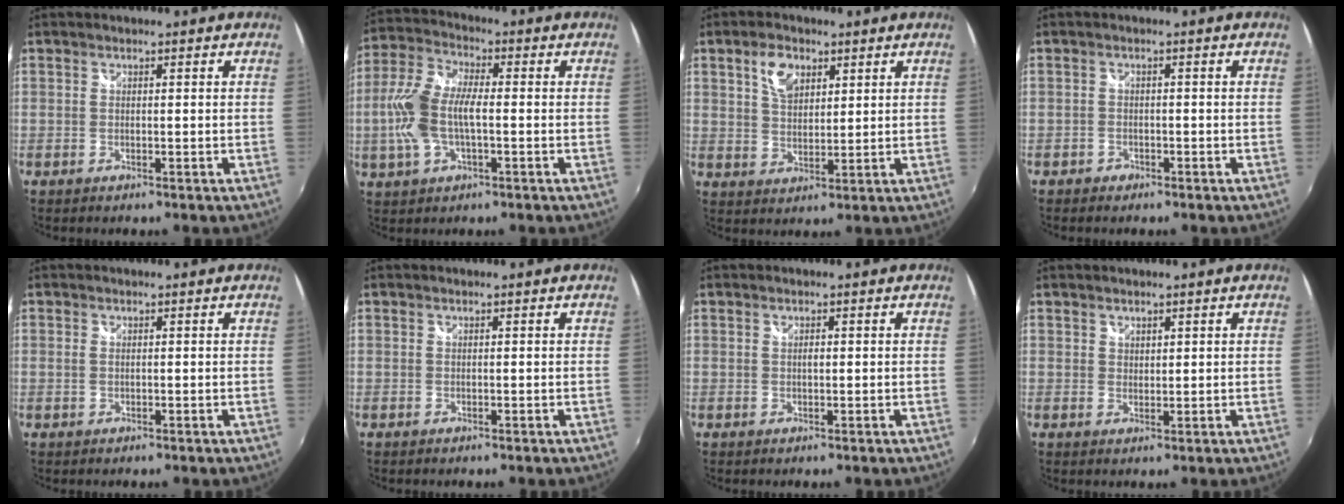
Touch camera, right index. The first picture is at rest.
{"total": 11.6, "force": [-1.5, 5.4, 10.1], "torque": [-0.224, 0.009, -0.031]}
{"total": 6.2, "force": [3.0, 3.7, 3.9], "torque": [-0.069, 0.013, 0.056]}
{"total": 2.0, "force": [-1.3, 1.4, 0.3], "torque": [-0.012, 0.001, -0.022]}
{"total": 0.7, "force": [0.1, 0.4, 0.5], "torque": [-0.013, -0.002, 0.000]}
{"total": 0.0}
{"total": 0.8, "force": [0.1, 0.4, 0.6], "torque": [-0.011, 0.001, 0.001]}
{"total": 1.4, "force": [1.0, 0.9, 0.2], "torque": [0.002, 0.002, 0.016]}